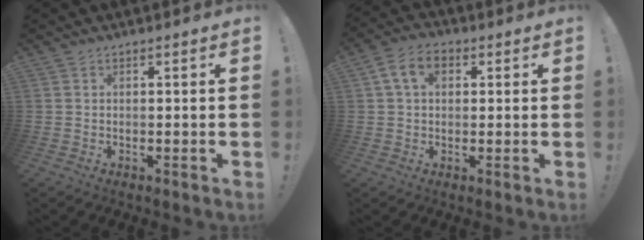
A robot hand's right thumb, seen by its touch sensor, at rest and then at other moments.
{"total": 8.2, "force": [2.6, 5.6, 5.4], "torque": [-0.095, 0.009, 0.049]}